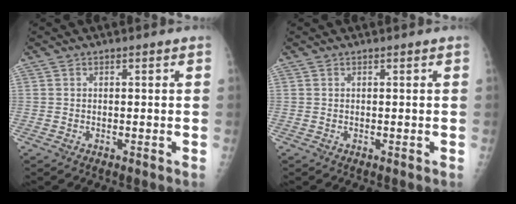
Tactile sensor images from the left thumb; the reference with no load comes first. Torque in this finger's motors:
{"motor_torque": [0.01, 0.02, 0.00, 0.00, 0.00]}